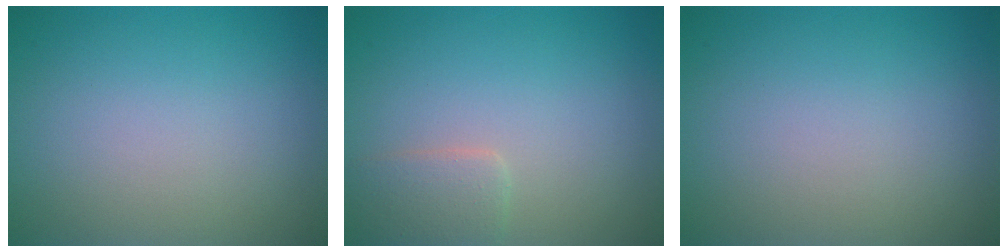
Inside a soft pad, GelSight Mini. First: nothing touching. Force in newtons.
{"total": 2.1, "press": 2.1, "slide": 0.1}
{"total": 0.0}